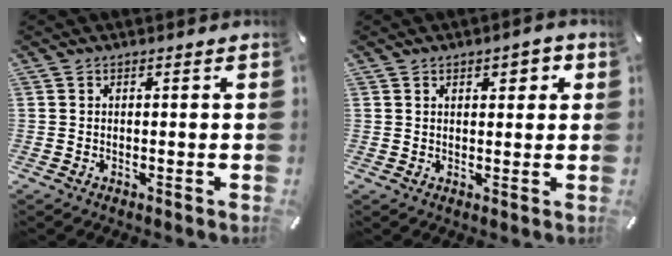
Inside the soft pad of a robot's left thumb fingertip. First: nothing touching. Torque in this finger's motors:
{"motor_torque": [0.00, 0.04, -0.03, -0.01, 0.01]}